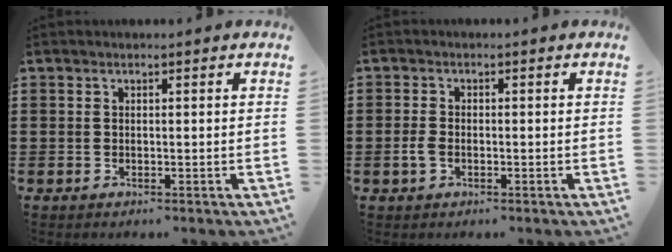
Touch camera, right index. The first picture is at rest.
{"total": 2.0, "force": [-0.7, 1.1, 1.6], "torque": [-0.046, -0.008, -0.016]}